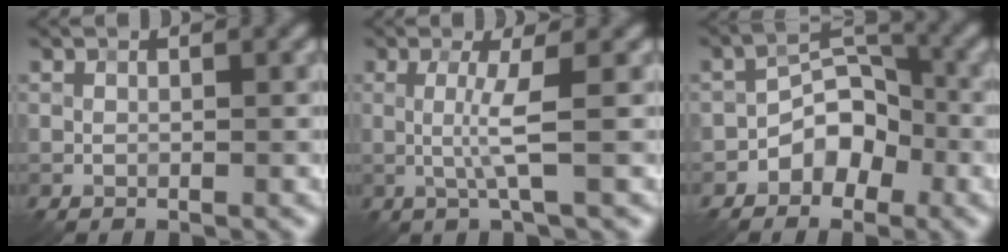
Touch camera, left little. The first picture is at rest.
{"total": 2.7, "force": [0.0, 0.1, 2.7], "torque": [-0.060, -0.003, -0.002]}
{"total": 4.6, "force": [-2.3, 3.1, 2.5], "torque": [-0.025, 0.009, -0.045]}